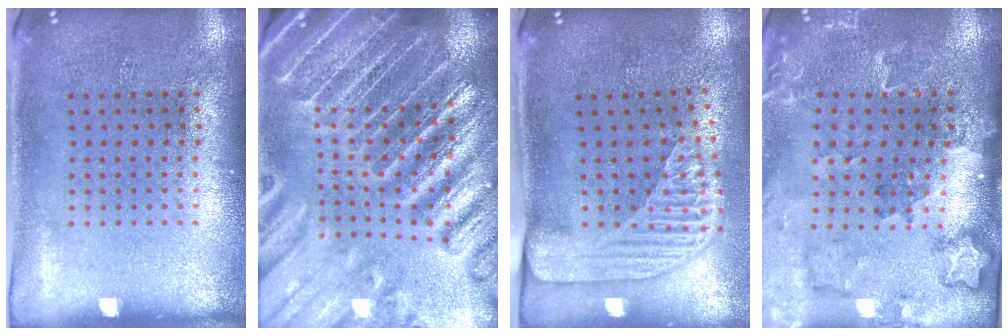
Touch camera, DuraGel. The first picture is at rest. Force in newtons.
{"total": 4.9, "press": 4.4, "slide": 2.2}
{"total": 2.3, "press": 1.8, "slide": 1.5}
{"total": 1.8, "press": 1.8, "slide": 0.2}